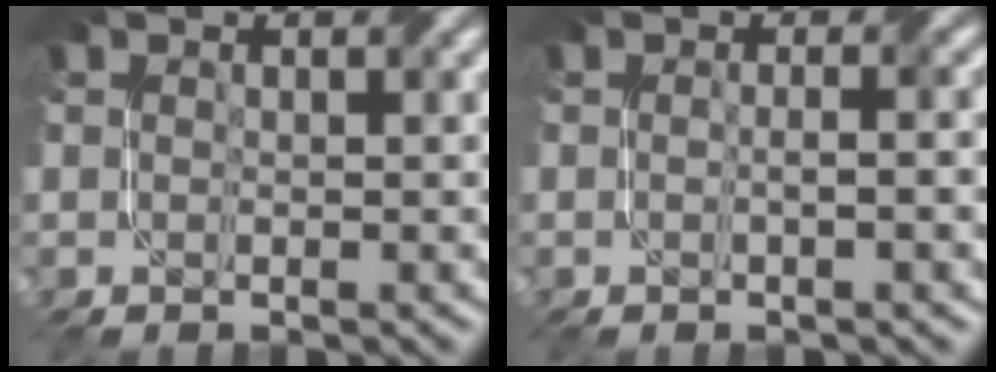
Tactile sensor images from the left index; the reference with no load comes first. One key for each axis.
{"total": 2.8, "fx": 0.0, "fy": 0.8, "fz": 2.7, "tx": -0.027, "ty": 0.006, "tz": -0.008}